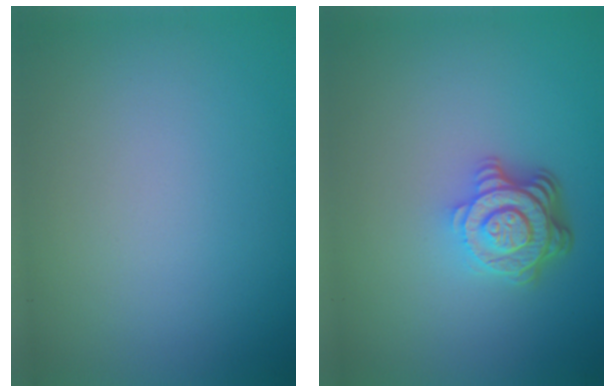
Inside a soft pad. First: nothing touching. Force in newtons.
{"total": 4.7, "press": 3.4, "slide": 3.3}